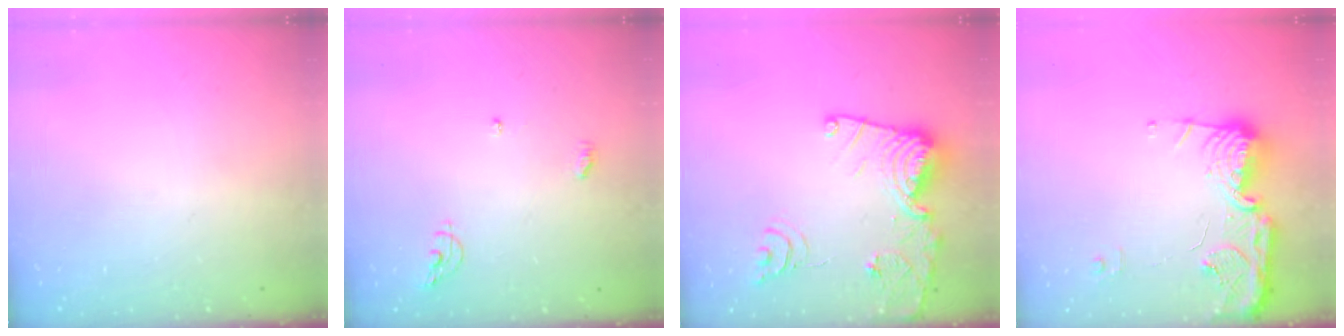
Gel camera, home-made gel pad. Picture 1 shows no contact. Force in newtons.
{"total": 6.3, "press": 6.3, "slide": 0.2}
{"total": 18.1, "press": 18.0, "slide": 2.0}
{"total": 15.0, "press": 14.9, "slide": 0.8}